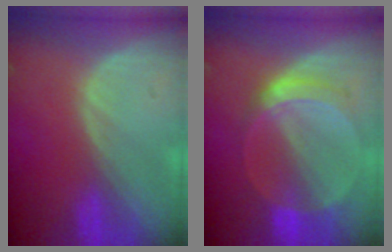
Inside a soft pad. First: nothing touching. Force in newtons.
{"total": 6.1, "press": 5.6, "slide": 2.4}